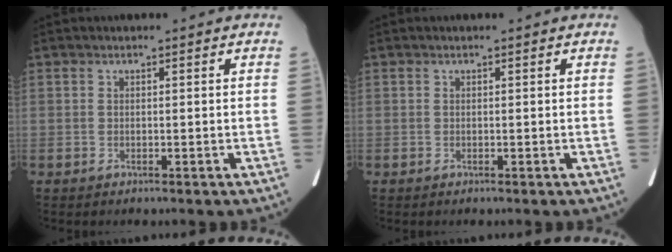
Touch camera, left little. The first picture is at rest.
{"total": 0.0}